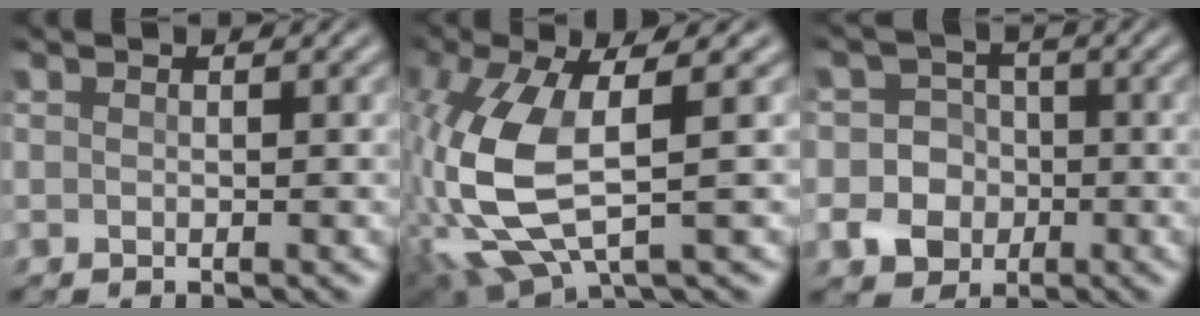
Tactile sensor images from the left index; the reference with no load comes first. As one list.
[{"total": 10.2, "force": [-0.6, 4.3, 9.3], "torque": [-0.242, -0.022, -0.003]}, {"total": 6.2, "force": [-1.6, 5.8, 1.8], "torque": [-0.028, 0.012, -0.049]}]